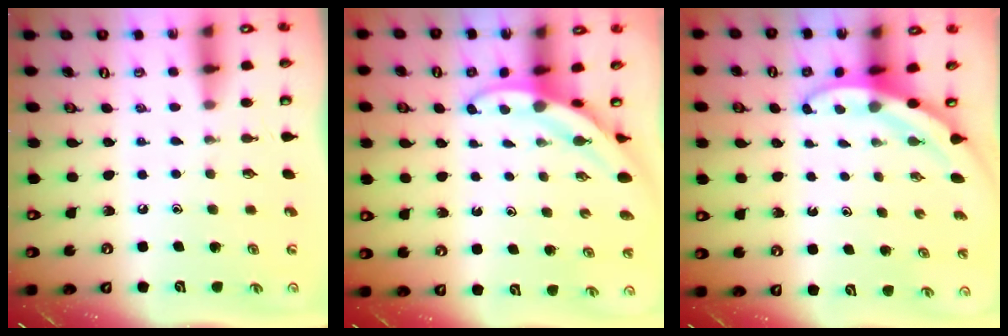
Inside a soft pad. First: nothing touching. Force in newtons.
{"total": 3.7, "press": 3.7, "slide": 0.1}
{"total": 3.4, "press": 3.4, "slide": 0.1}